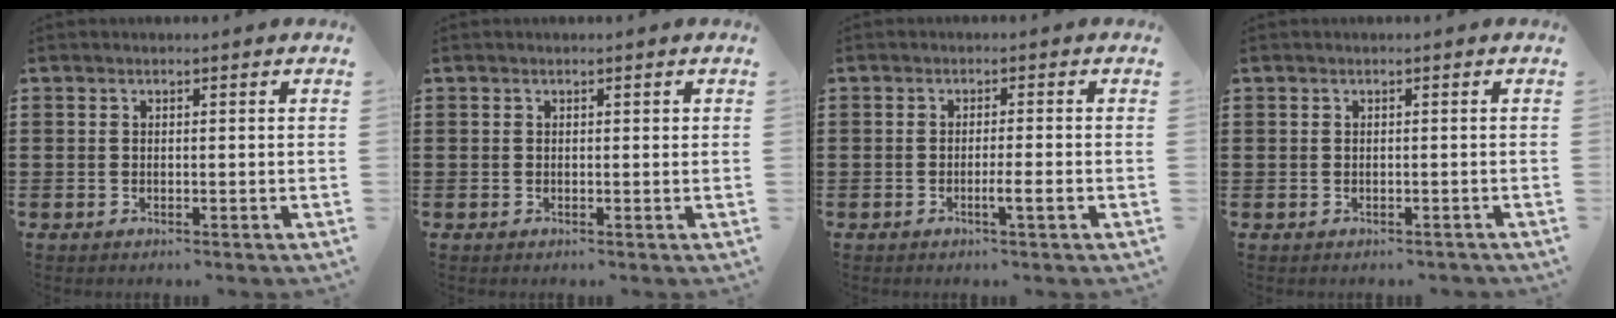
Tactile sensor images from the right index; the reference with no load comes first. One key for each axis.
{"total": 0.0}
{"total": 2.6, "fx": -1.0, "fy": -0.3, "fz": 2.4, "tx": -0.039, "ty": -0.007, "tz": -0.020}
{"total": 0.6, "fx": -0.2, "fy": 0.6, "fz": 0.0, "tx": -0.002, "ty": 0.004, "tz": -0.006}